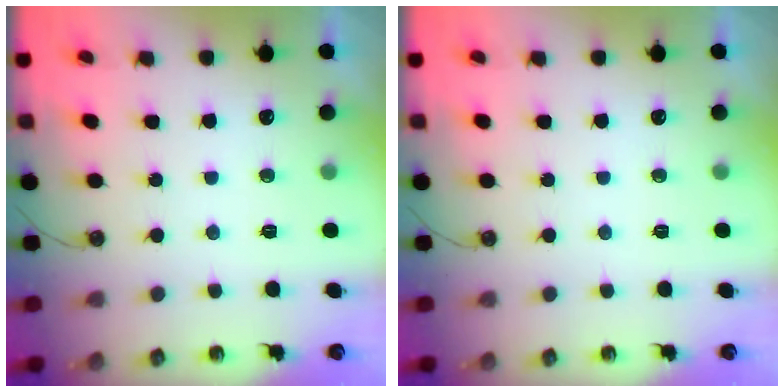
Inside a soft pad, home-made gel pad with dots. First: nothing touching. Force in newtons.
{"total": 0.0}